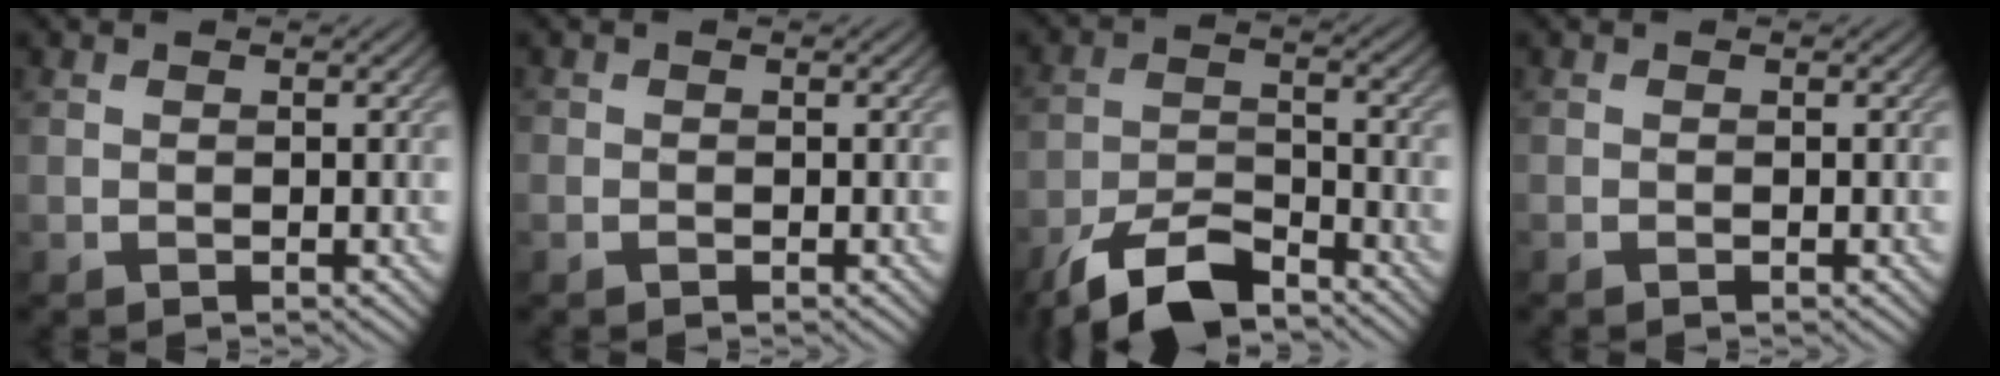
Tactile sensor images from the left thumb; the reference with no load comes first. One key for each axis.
{"total": 0.7, "fx": -0.3, "fy": 0.6, "fz": 0.1, "tx": 0.001, "ty": -0.004, "tz": -0.008}
{"total": 9.1, "fx": -6.9, "fy": 3.2, "fz": 5.1, "tx": -0.093, "ty": -0.002, "tz": -0.140}
{"total": 0.0}